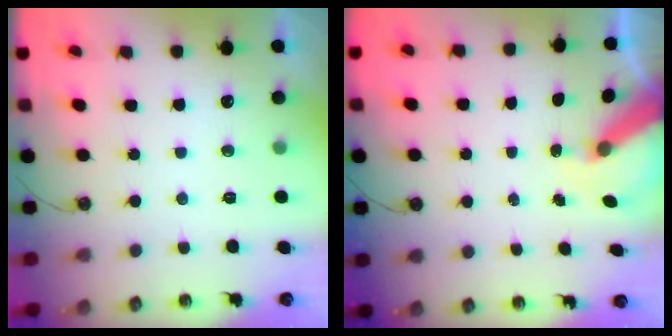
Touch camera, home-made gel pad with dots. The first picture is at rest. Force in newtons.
{"total": 7.8, "press": 7.8, "slide": 0.8}